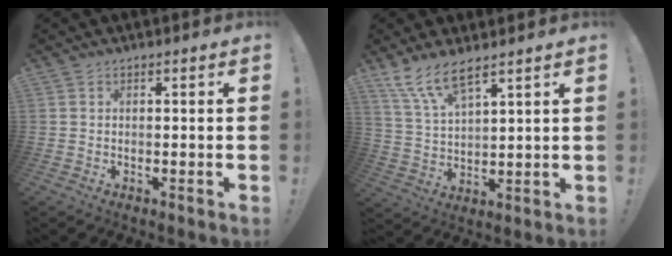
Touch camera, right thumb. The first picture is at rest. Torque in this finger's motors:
{"motor_torque": [-0.85, 1.07, 0.82, 0.57, 0.08]}